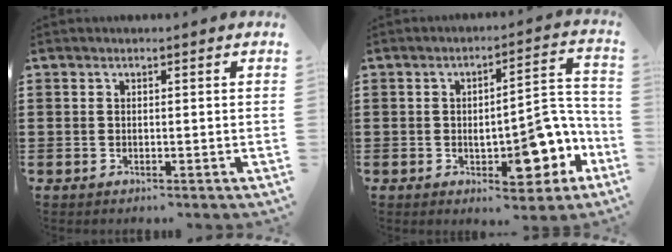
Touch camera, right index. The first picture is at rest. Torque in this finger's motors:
{"motor_torque": [1.10, -1.04, 0.29, 0.07]}